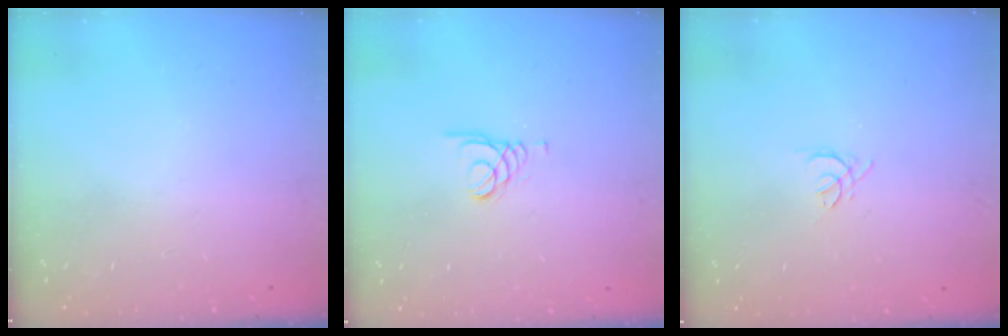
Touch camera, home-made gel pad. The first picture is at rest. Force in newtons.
{"total": 1.6, "press": 1.6, "slide": 0.0}
{"total": 1.5, "press": 1.4, "slide": 0.6}